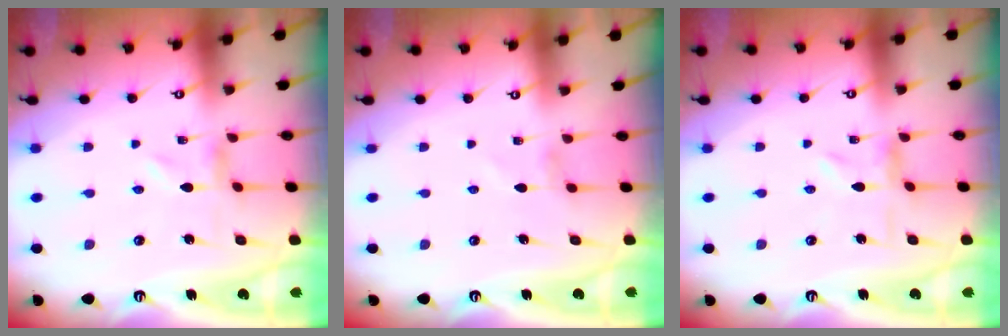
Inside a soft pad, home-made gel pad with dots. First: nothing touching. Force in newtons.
{"total": 1.1, "press": 1.0, "slide": 0.4}
{"total": 1.6, "press": 1.6, "slide": 0.2}